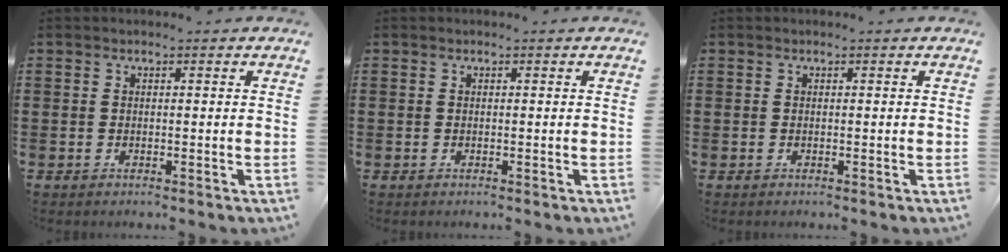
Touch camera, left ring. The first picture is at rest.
{"total": 0.0}
{"total": 0.0}